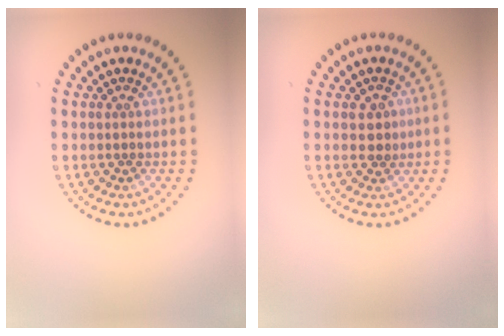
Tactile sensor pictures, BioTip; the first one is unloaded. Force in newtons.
{"total": 1.7, "press": 1.6, "slide": 0.4}